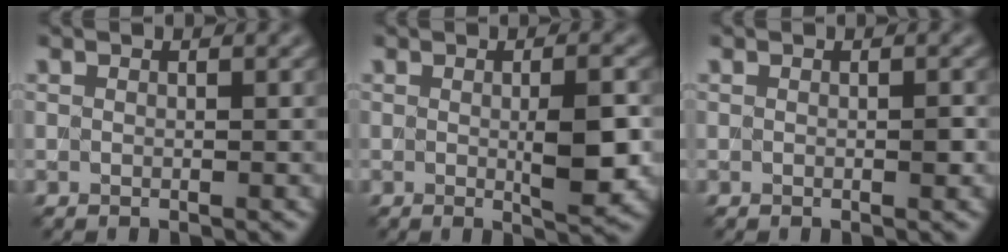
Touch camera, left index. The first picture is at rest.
{"total": 3.9, "force": [-0.1, 0.7, 3.8], "torque": [-0.056, -0.003, 0.001]}
{"total": 0.6, "force": [-0.1, 0.1, 0.6], "torque": [-0.007, -0.003, -0.001]}